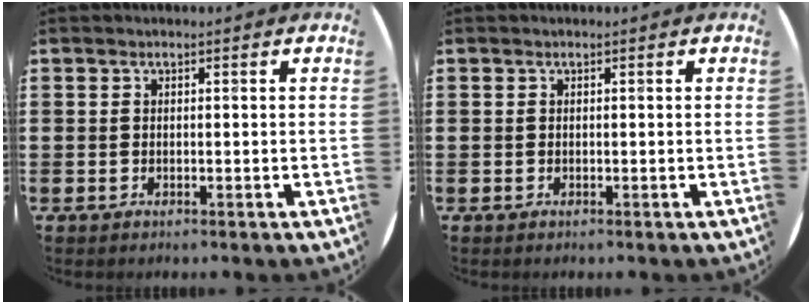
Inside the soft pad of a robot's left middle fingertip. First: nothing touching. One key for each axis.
{"total": 0.0}